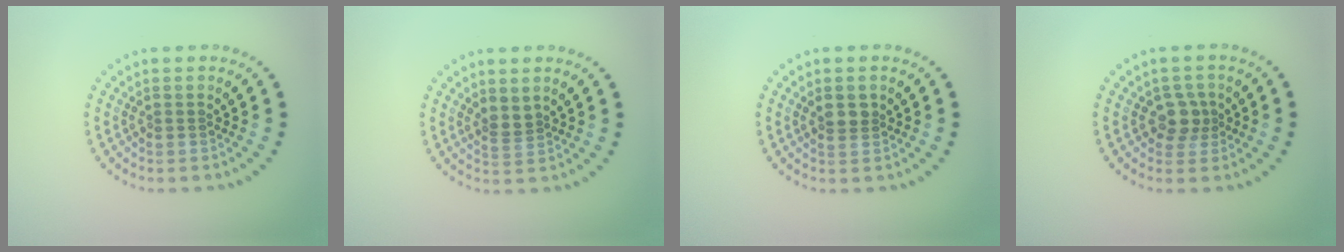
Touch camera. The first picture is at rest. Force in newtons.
{"total": 1.4, "press": 0.9, "slide": 1.1}
{"total": 1.7, "press": 1.5, "slide": 0.7}
{"total": 2.2, "press": 1.8, "slide": 1.1}